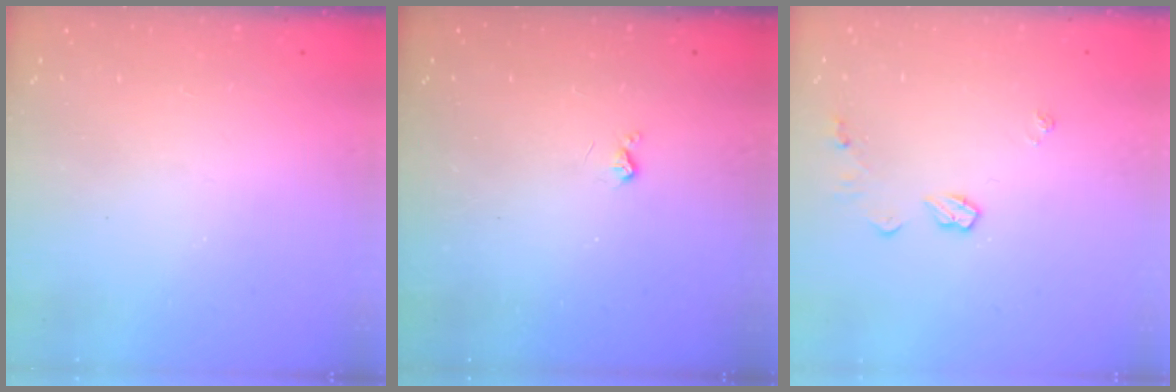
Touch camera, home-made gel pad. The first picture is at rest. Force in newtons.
{"total": 2.6, "press": 2.6, "slide": 0.5}
{"total": 6.8, "press": 6.8, "slide": 0.2}